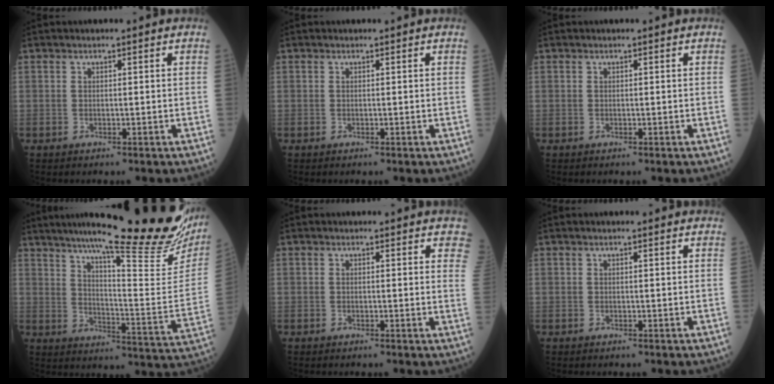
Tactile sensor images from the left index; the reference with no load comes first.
{"total": 0.0}
{"total": 0.0}
{"total": 30.3, "force": [23.6, 3.0, 18.7], "torque": [-0.255, -0.053, 0.310]}
{"total": 5.7, "force": [5.1, 1.9, 1.8], "torque": [0.003, -0.017, 0.033]}
{"total": 2.6, "force": [2.4, 0.4, 0.9], "torque": [-0.016, 0.011, 0.022]}